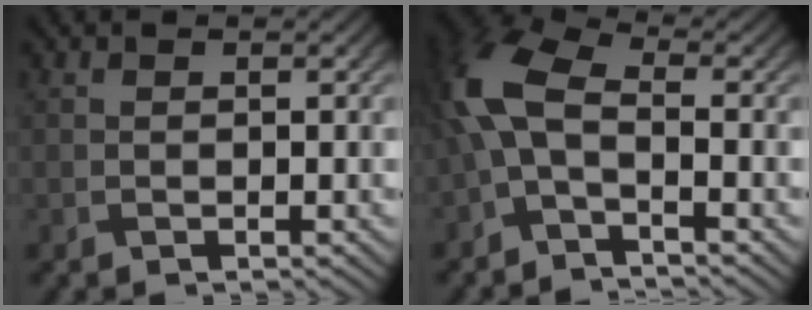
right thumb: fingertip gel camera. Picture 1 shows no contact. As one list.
[{"total": 8.3, "force": [-1.9, 3.9, 7.0], "torque": [-0.173, 0.011, -0.059]}]